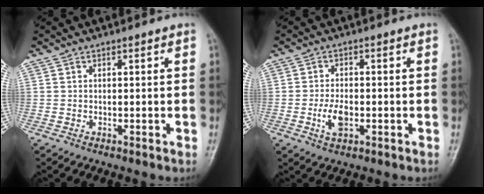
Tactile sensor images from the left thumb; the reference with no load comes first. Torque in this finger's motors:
{"motor_torque": [-0.39, 0.64, 0.15, 0.02, 0.02]}